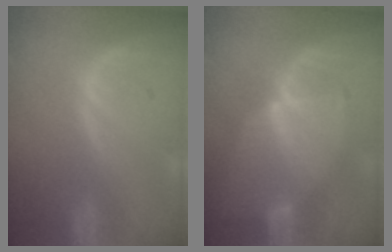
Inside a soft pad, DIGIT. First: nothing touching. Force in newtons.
{"total": 6.8, "press": 6.0, "slide": 3.3}